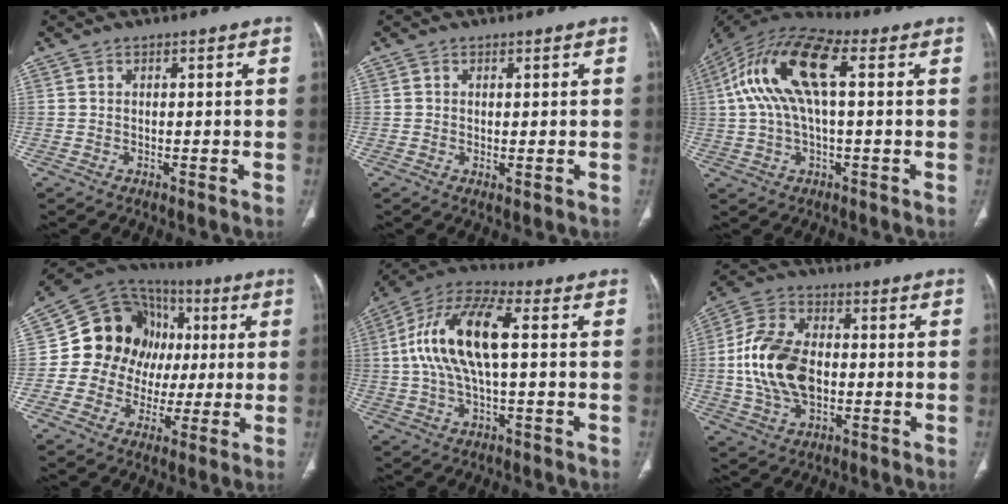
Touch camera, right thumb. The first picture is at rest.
{"total": 1.1, "force": [-0.2, 0.4, 1.0], "torque": [-0.022, -0.006, 0.001]}
{"total": 16.8, "force": [3.3, 7.1, 14.9], "torque": [-0.306, 0.046, 0.055]}
{"total": 18.0, "force": [1.4, 15.6, 8.9], "torque": [-0.101, 0.035, 0.026]}
{"total": 15.6, "force": [1.5, 6.1, 14.2], "torque": [-0.294, 0.034, 0.025]}
{"total": 15.7, "force": [-1.0, 9.9, 12.2], "torque": [-0.233, 0.017, -0.016]}